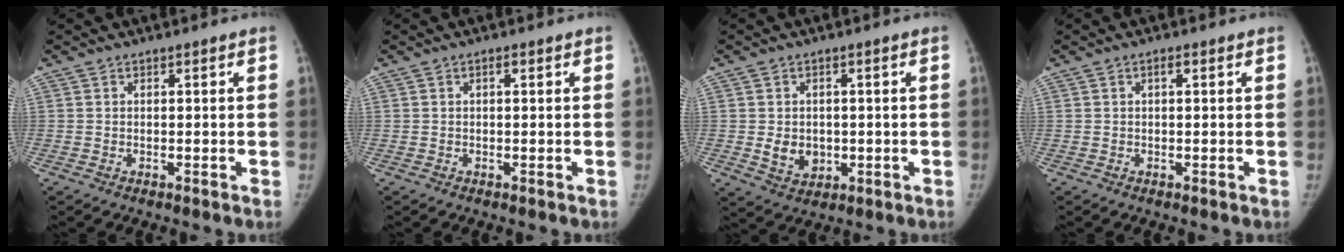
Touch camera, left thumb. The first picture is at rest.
{"total": 0.7, "force": [0.2, 0.3, 0.6], "torque": [-0.009, 0.002, 0.001]}
{"total": 5.4, "force": [-0.4, 4.4, 3.0], "torque": [-0.026, -0.003, 0.006]}
{"total": 0.9, "force": [0.3, 0.4, 0.8], "torque": [-0.013, 0.003, 0.001]}